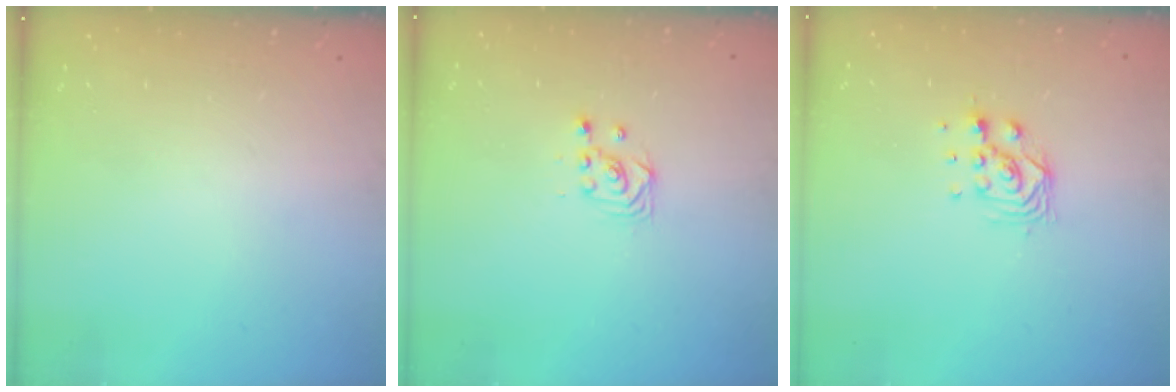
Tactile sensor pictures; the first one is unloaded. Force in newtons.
{"total": 3.3, "press": 3.3, "slide": 0.1}
{"total": 6.1, "press": 6.1, "slide": 0.9}